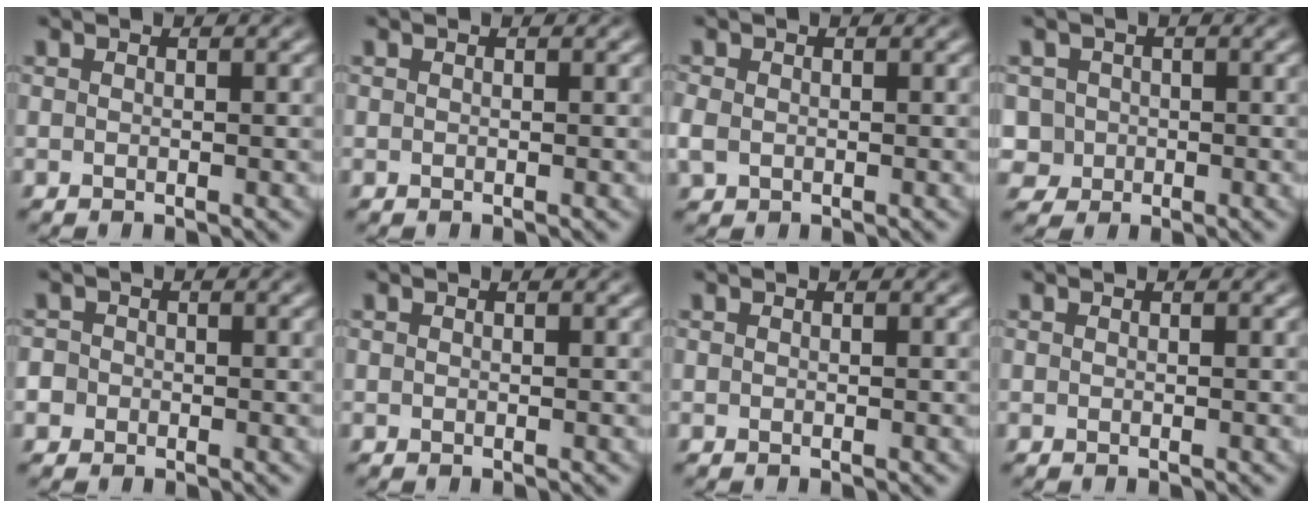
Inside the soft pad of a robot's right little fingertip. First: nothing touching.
{"total": 0.0}
{"total": 1.5, "force": [-0.5, 1.2, 0.6], "torque": [-0.028, -0.011, -0.001]}
{"total": 5.9, "force": [-1.2, 5.5, 1.7], "torque": [-0.053, -0.031, -0.015]}
{"total": 3.0, "force": [-1.0, 2.7, 0.6], "torque": [-0.026, -0.014, -0.018]}
{"total": 0.0}
{"total": 0.0}
{"total": 0.0}